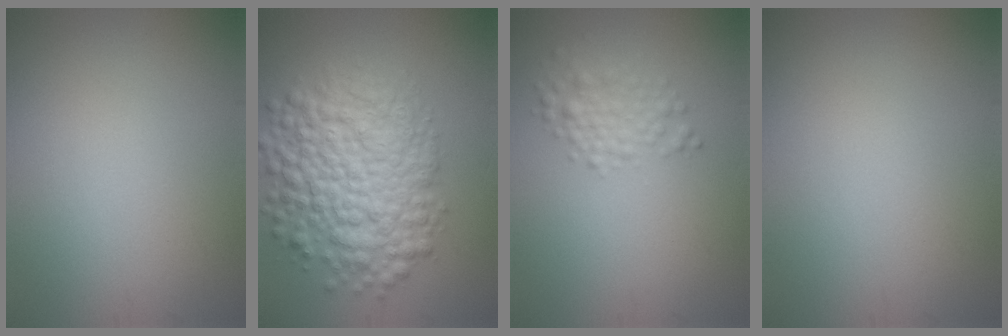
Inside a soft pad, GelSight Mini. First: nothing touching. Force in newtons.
{"total": 9.3, "press": 9.3, "slide": 0.3}
{"total": 2.6, "press": 2.6, "slide": 0.1}
{"total": 0.0}